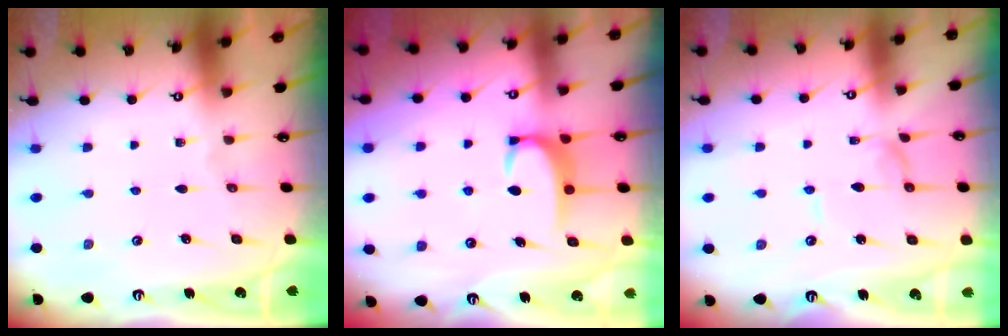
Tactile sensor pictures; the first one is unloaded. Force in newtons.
{"total": 3.4, "press": 3.4, "slide": 0.4}
{"total": 0.0}